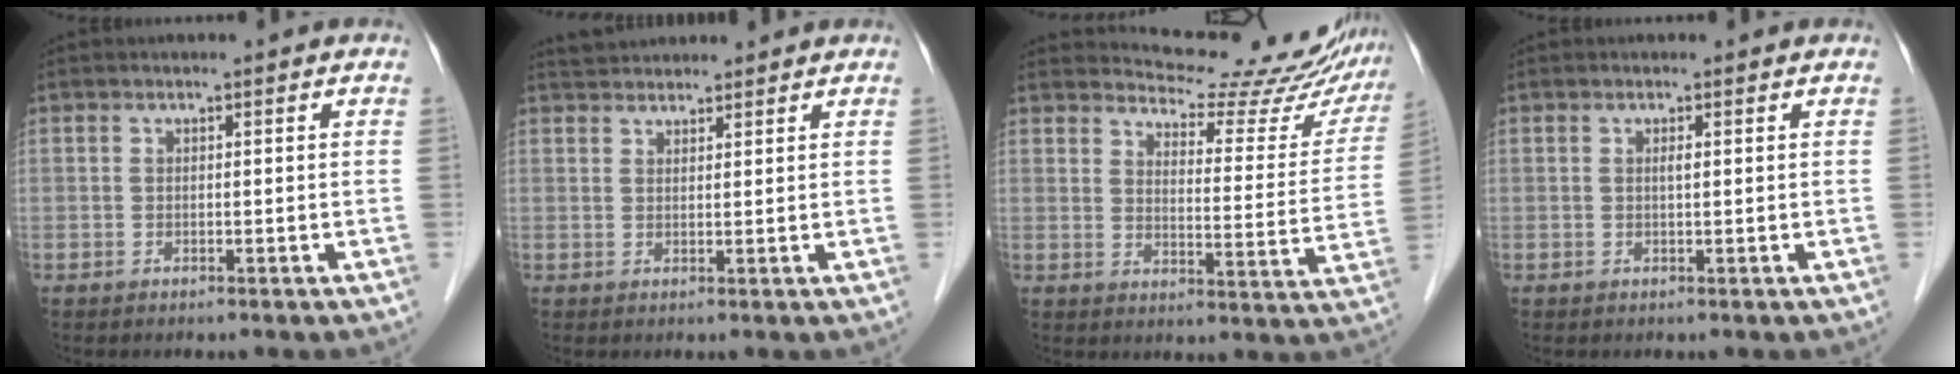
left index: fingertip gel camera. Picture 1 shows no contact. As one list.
[{"total": 4.1, "force": [3.9, 1.0, 0.6], "torque": [-0.012, 0.036, 0.068]}, {"total": 19.1, "force": [18.6, 3.5, 3.0], "torque": [-0.025, -0.082, 0.200]}, {"total": 0.6, "force": [0.2, 0.0, 0.5], "torque": [-0.013, 0.000, 0.004]}]